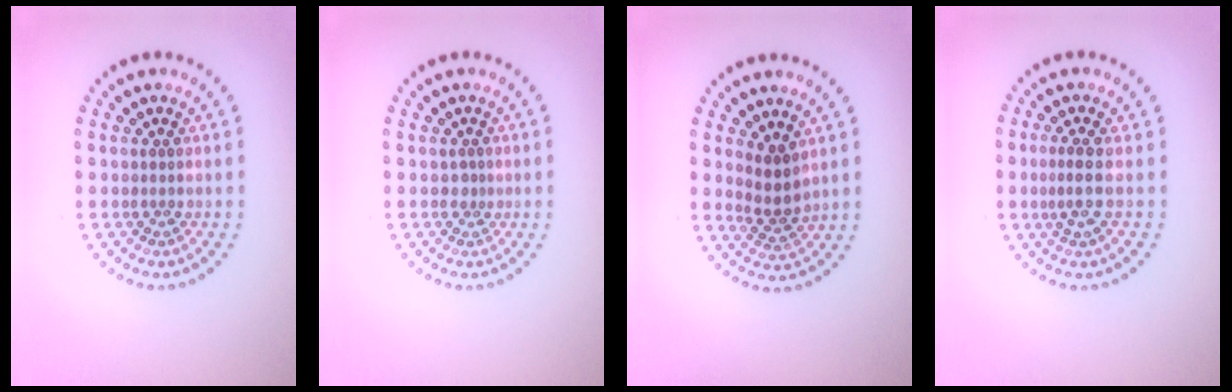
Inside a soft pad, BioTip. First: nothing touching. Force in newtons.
{"total": 0.8, "press": 0.4, "slide": 0.6}
{"total": 2.5, "press": 2.1, "slide": 1.4}
{"total": 2.0, "press": 1.6, "slide": 1.2}